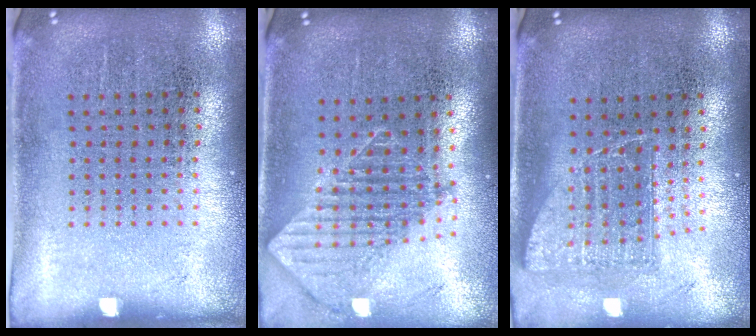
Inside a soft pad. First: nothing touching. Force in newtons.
{"total": 1.7, "press": 1.3, "slide": 1.0}
{"total": 1.3, "press": 1.0, "slide": 0.8}